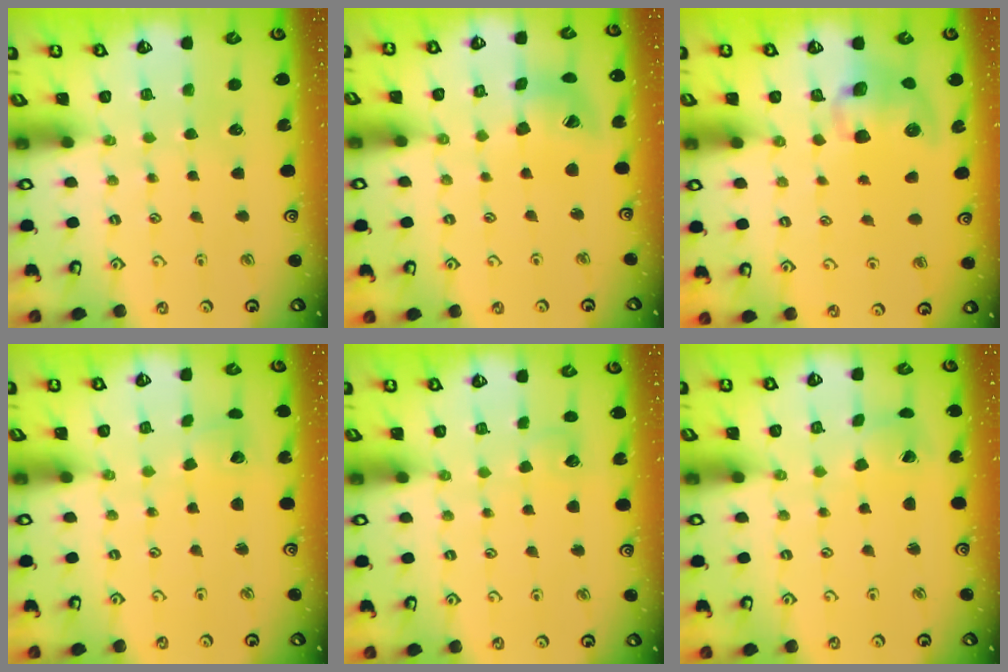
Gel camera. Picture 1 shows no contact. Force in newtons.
{"total": 14.2, "press": 14.1, "slide": 1.8}
{"total": 11.3, "press": 11.2, "slide": 1.2}
{"total": 2.1, "press": 2.1, "slide": 0.2}
{"total": 4.1, "press": 4.0, "slide": 0.4}
{"total": 1.6, "press": 1.5, "slide": 0.3}